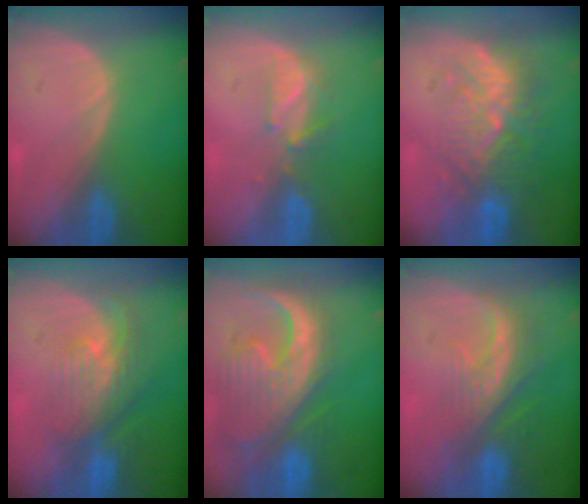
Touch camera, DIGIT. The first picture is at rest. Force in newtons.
{"total": 3.4, "press": 3.3, "slide": 0.7}
{"total": 9.4, "press": 8.9, "slide": 2.8}
{"total": 8.0, "press": 7.1, "slide": 3.7}
{"total": 13.4, "press": 11.5, "slide": 6.9}
{"total": 8.0, "press": 7.3, "slide": 3.4}